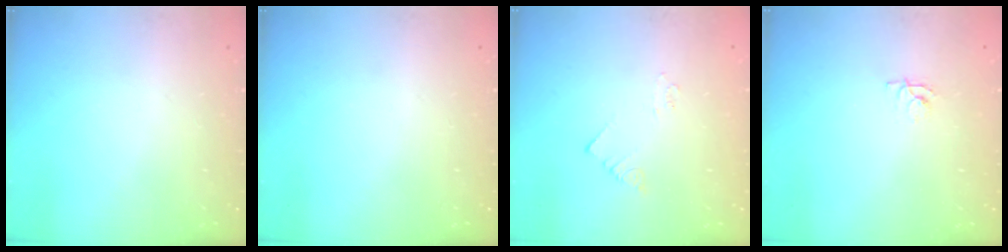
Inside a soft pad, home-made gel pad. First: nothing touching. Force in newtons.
{"total": 0.0}
{"total": 2.0, "press": 2.0, "slide": 0.4}
{"total": 3.8, "press": 3.7, "slide": 0.6}